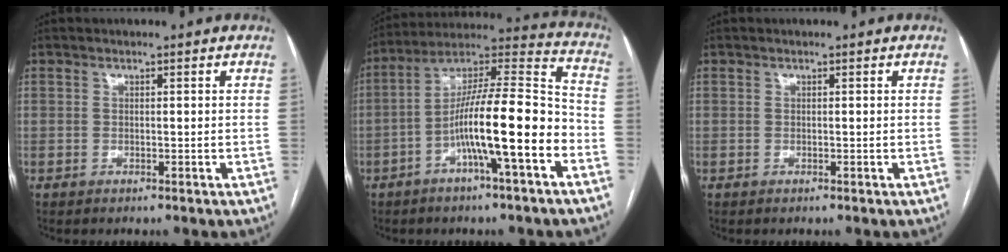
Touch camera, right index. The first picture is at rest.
{"total": 16.3, "force": [-5.6, 1.4, 15.2], "torque": [-0.258, 0.017, -0.093]}
{"total": 0.0}